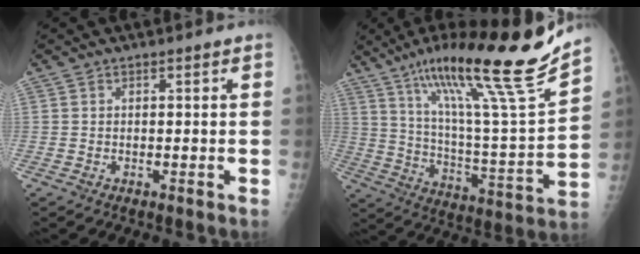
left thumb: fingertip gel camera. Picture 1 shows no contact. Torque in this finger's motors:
{"motor_torque": [0.41, 0.50, 1.46, -1.32, 0.33]}